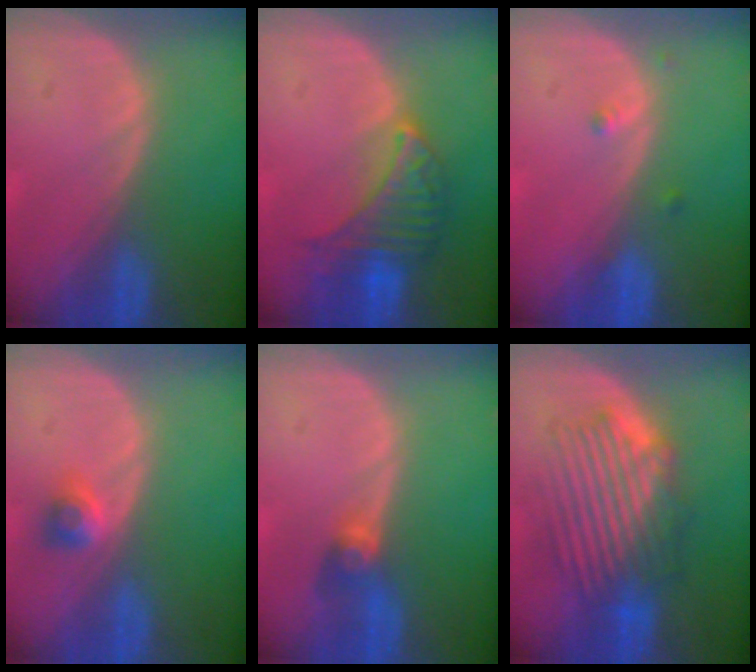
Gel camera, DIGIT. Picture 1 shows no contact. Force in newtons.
{"total": 6.5, "press": 6.4, "slide": 0.6}
{"total": 1.3, "press": 1.1, "slide": 0.7}
{"total": 2.4, "press": 2.0, "slide": 1.3}
{"total": 2.7, "press": 2.7, "slide": 0.3}
{"total": 8.8, "press": 8.3, "slide": 2.8}